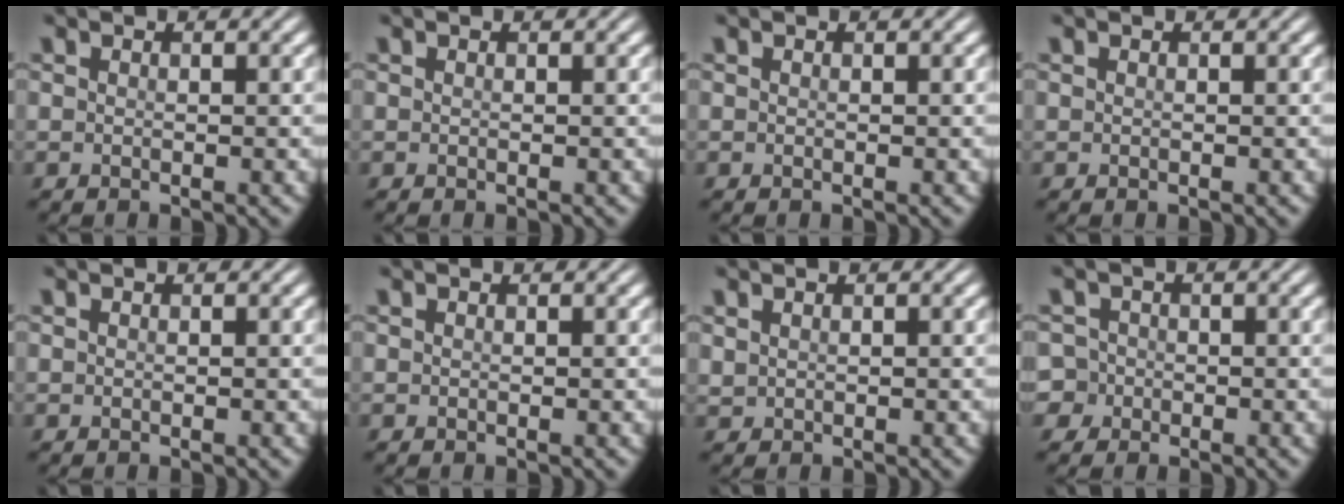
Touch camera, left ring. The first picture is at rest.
{"total": 0.0}
{"total": 0.0}
{"total": 0.0}
{"total": 0.0}
{"total": 0.0}
{"total": 0.6, "force": [0.5, 0.3, 0.1], "torque": [-0.005, 0.000, 0.014]}
{"total": 2.7, "force": [-0.9, 2.5, 0.4], "torque": [0.012, 0.013, -0.032]}